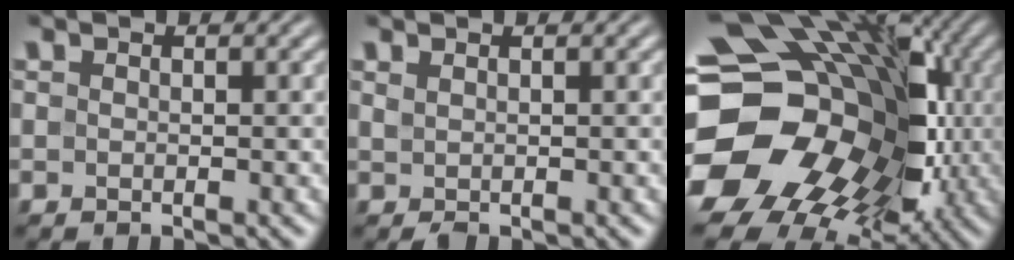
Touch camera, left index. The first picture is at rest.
{"total": 0.7, "force": [0.4, 0.3, 0.5], "torque": [-0.009, 0.005, 0.007]}
{"total": 21.0, "force": [-1.6, 16.7, 12.7], "torque": [-0.219, -0.023, -0.034]}